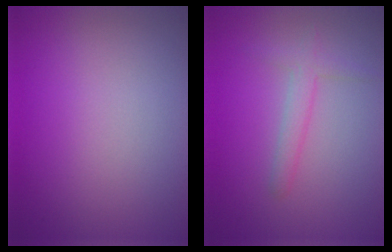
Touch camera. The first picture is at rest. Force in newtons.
{"total": 1.8, "press": 1.8, "slide": 0.1}